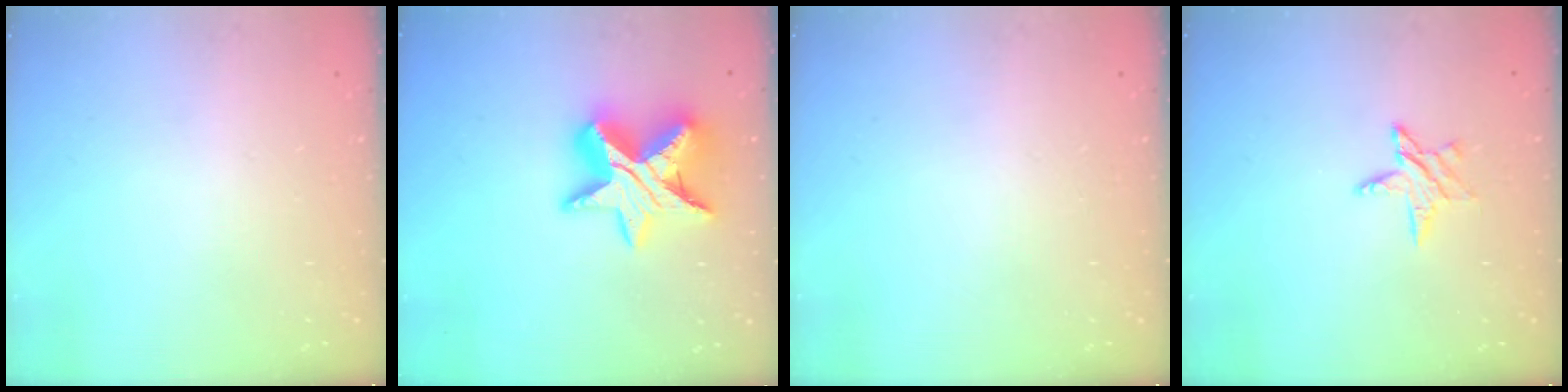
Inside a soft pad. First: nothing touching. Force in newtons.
{"total": 16.1, "press": 16.1, "slide": 0.9}
{"total": 0.0}
{"total": 4.8, "press": 4.8, "slide": 0.5}